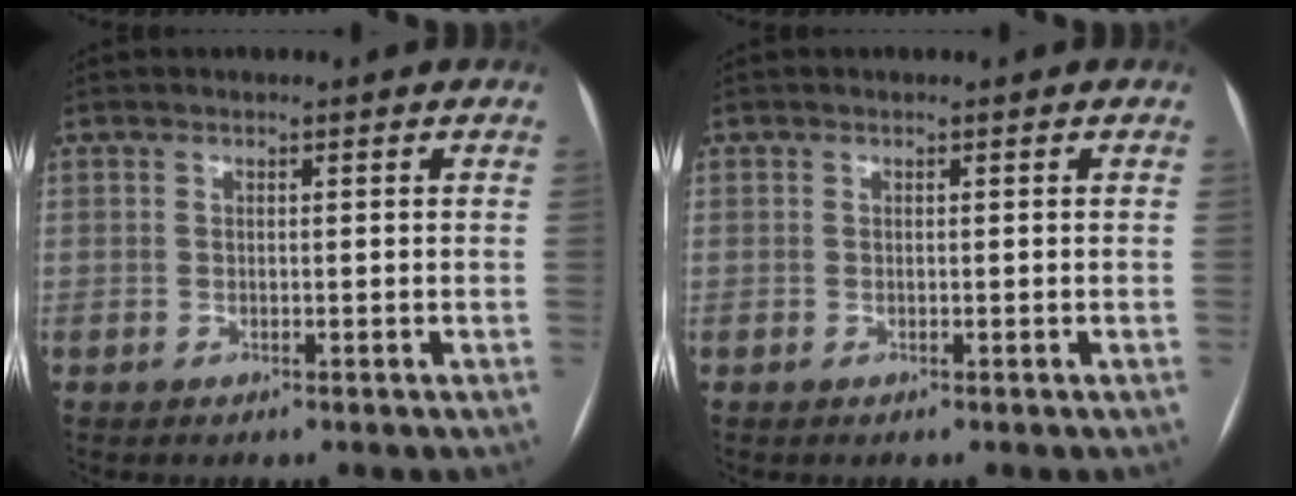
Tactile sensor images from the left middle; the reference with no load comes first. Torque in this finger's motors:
{"motor_torque": [0.02, -0.19, 0.08, 0.01]}